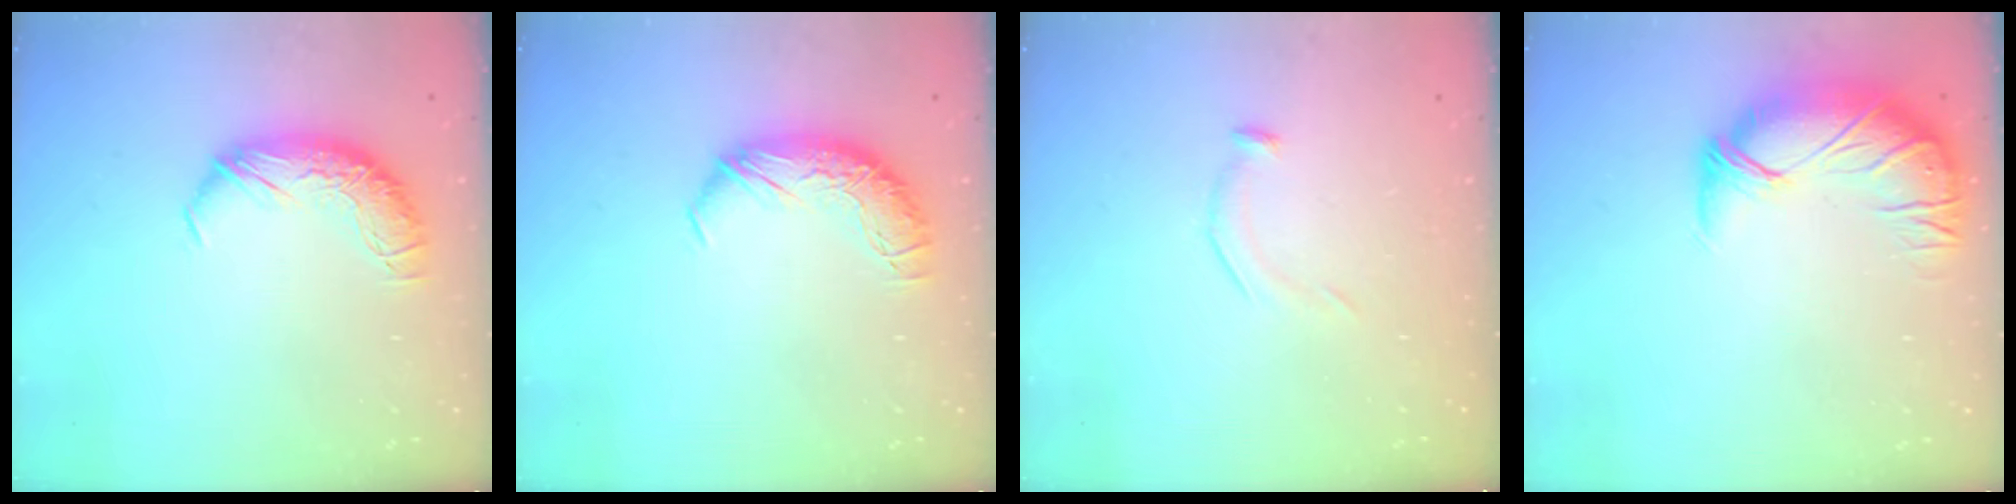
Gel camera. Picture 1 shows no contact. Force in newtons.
{"total": 0.0}
{"total": 7.5, "press": 7.4, "slide": 0.7}
{"total": 2.7, "press": 0.2, "slide": 2.7}